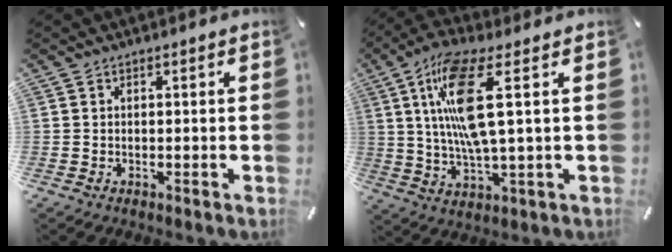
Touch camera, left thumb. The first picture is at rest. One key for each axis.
{"total": 14.7, "fx": 3.9, "fy": 3.4, "fz": 13.8, "tx": -0.293, "ty": -0.011, "tz": 0.059}